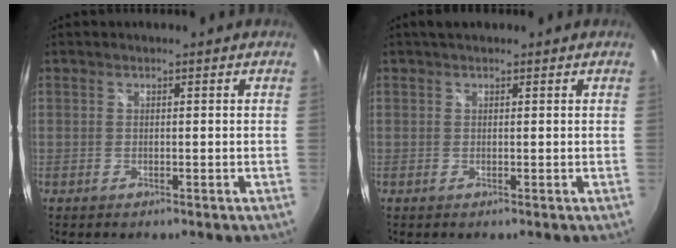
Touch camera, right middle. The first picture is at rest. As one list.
[{"total": 2.4, "force": [1.7, 1.1, 1.4], "torque": [-0.021, 0.009, 0.023]}]